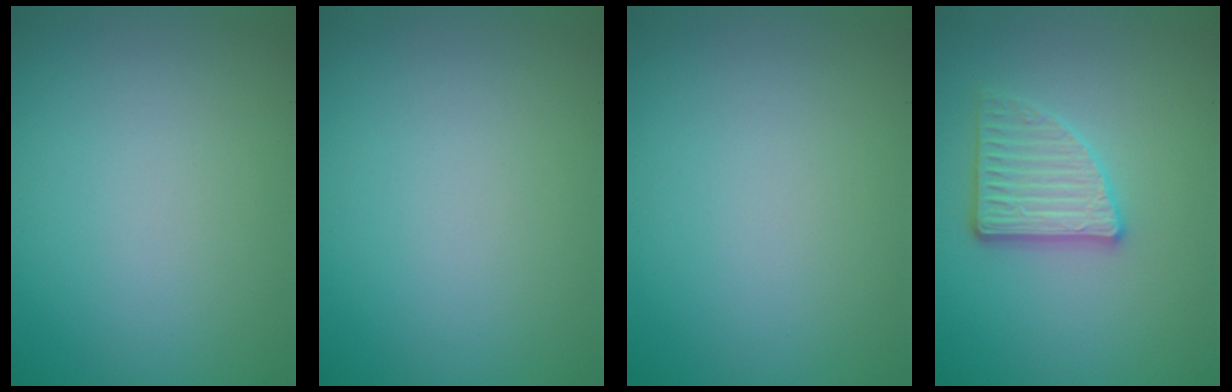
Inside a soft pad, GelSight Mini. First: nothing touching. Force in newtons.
{"total": 0.0}
{"total": 0.0}
{"total": 3.6, "press": 3.1, "slide": 1.7}